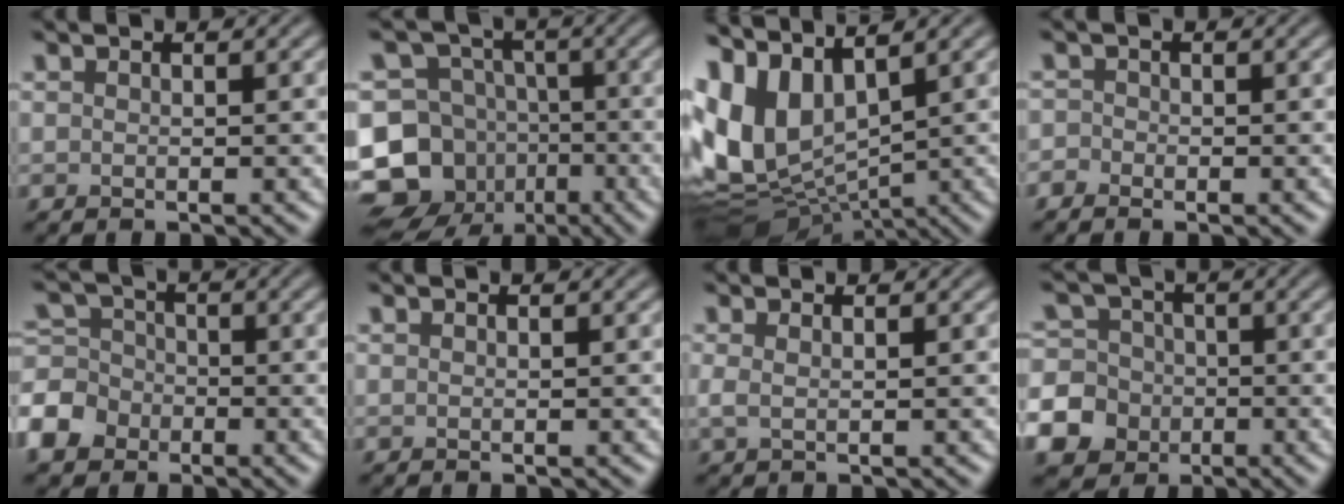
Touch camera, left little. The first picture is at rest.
{"total": 12.9, "force": [-5.5, 11.0, 4.0], "torque": [-0.091, -0.012, -0.107]}
{"total": 12.6, "force": [2.2, 7.6, 9.8], "torque": [-0.229, -0.004, 0.045]}
{"total": 1.1, "force": [-0.7, 0.8, 0.1], "torque": [0.004, 0.001, -0.017]}
{"total": 5.9, "force": [-3.0, 4.6, 2.2], "torque": [-0.044, -0.002, -0.068]}
{"total": 0.0}
{"total": 1.2, "force": [0.4, 0.3, 1.1], "torque": [-0.021, 0.002, 0.005]}
{"total": 10.5, "force": [-4.4, 9.1, 2.6], "torque": [-0.071, -0.020, -0.102]}